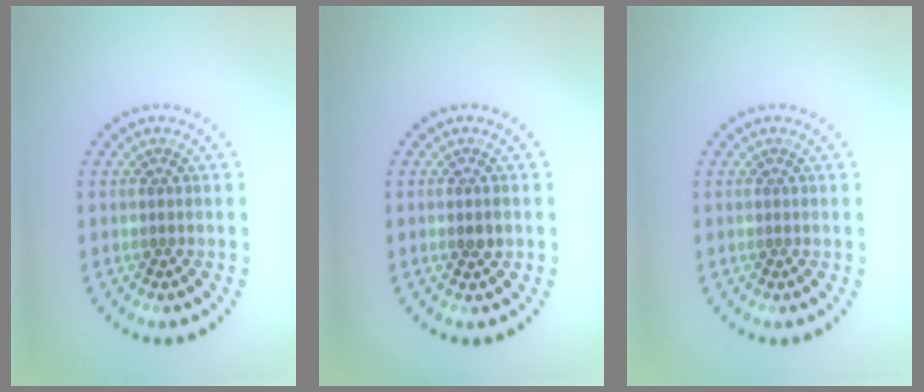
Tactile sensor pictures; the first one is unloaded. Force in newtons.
{"total": 1.2, "press": 1.2, "slide": 0.3}
{"total": 0.0}